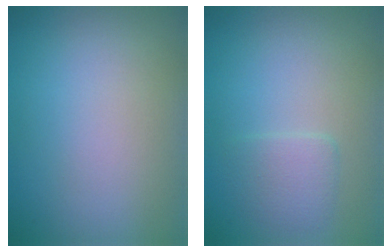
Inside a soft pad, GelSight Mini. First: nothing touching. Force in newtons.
{"total": 1.6, "press": 1.6, "slide": 0.3}